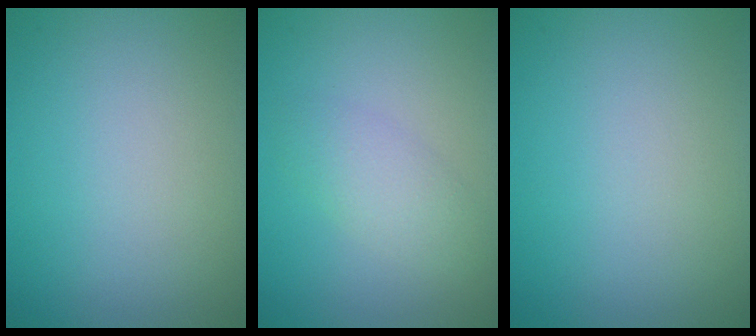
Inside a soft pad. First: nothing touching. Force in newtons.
{"total": 2.4, "press": 2.4, "slide": 0.1}
{"total": 0.0}